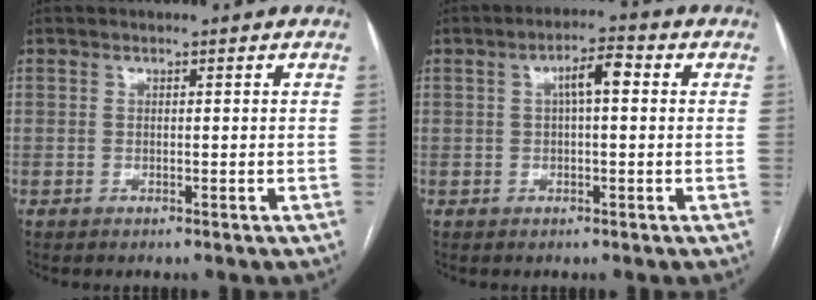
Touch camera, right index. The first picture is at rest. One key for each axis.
{"total": 4.3, "fx": 0.8, "fy": 1.0, "fz": 4.1, "tx": -0.071, "ty": 0.018, "tz": 0.012}